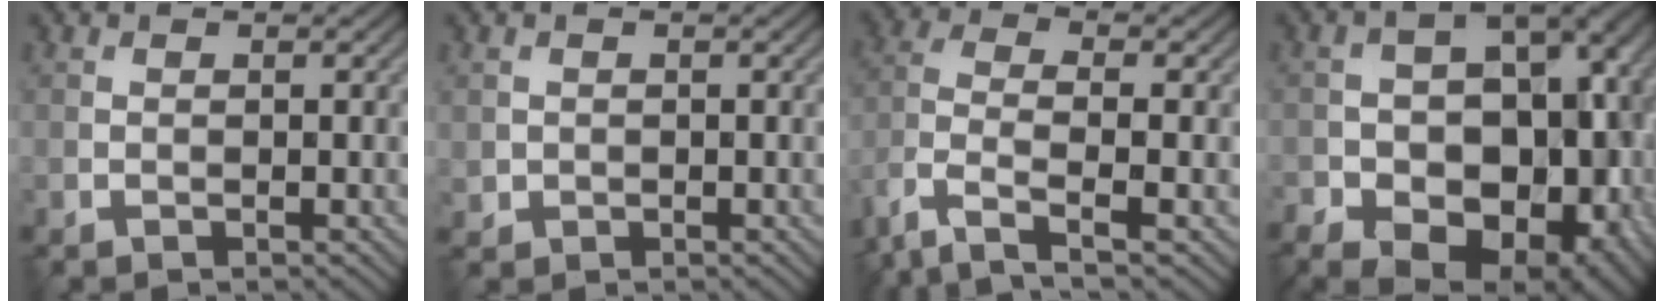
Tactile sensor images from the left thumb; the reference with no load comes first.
{"total": 1.1, "force": [0.1, 1.0, 0.1], "torque": [-0.004, -0.007, 0.002]}
{"total": 7.1, "force": [-4.6, 2.0, 5.0], "torque": [-0.109, -0.004, -0.104]}
{"total": 17.6, "force": [-7.4, 11.6, 11.0], "torque": [-0.162, -0.018, -0.093]}